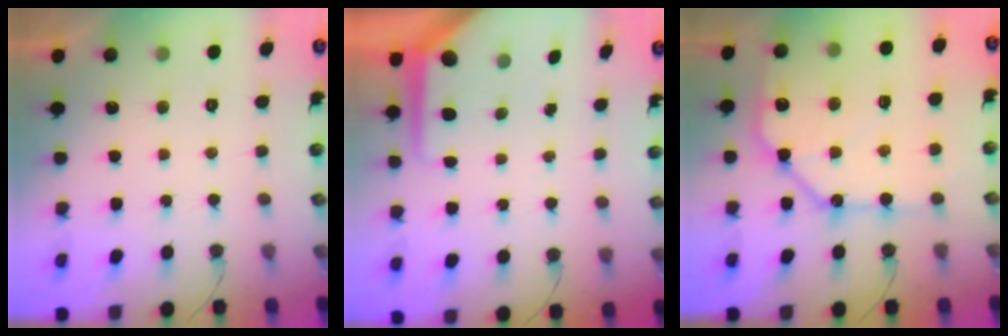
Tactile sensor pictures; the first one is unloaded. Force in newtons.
{"total": 8.9, "press": 8.9, "slide": 0.7}
{"total": 15.5, "press": 15.4, "slide": 1.9}